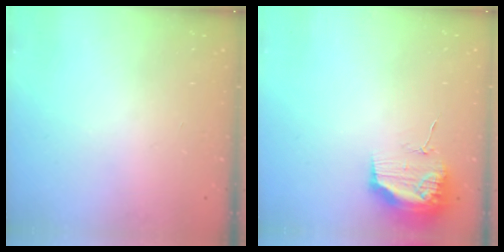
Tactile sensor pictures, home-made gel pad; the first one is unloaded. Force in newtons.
{"total": 12.3, "press": 12.3, "slide": 1.1}